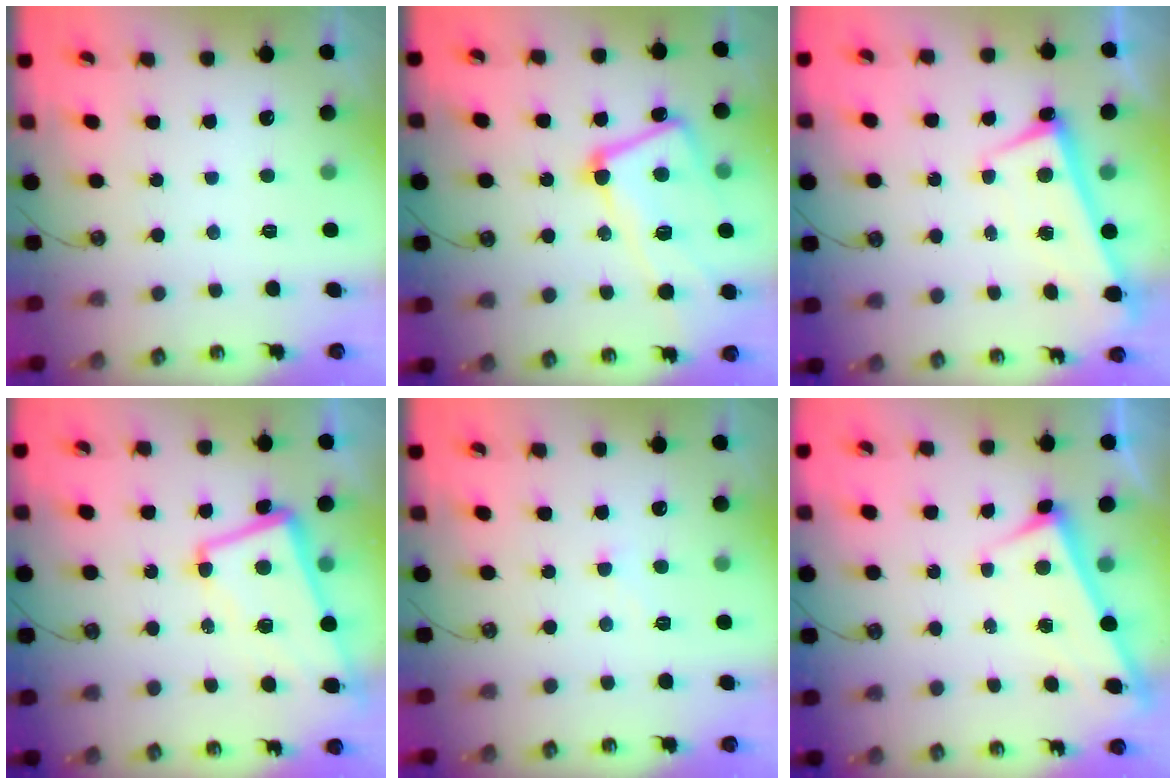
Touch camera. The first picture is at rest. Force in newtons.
{"total": 13.0, "press": 12.8, "slide": 1.9}
{"total": 1.3, "press": 1.0, "slide": 0.9}
{"total": 4.1, "press": 3.6, "slide": 1.9}
{"total": 2.0, "press": 2.0, "slide": 0.4}
{"total": 3.2, "press": 3.2, "slide": 0.1}